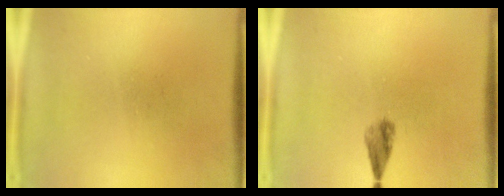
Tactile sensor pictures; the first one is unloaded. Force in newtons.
{"total": 2.0}